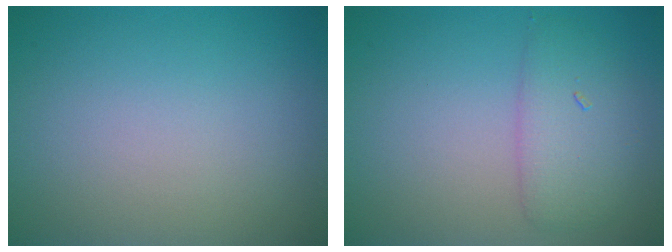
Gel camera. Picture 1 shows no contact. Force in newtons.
{"total": 3.0, "press": 3.0, "slide": 0.1}